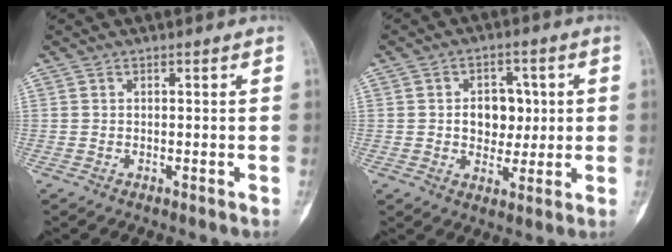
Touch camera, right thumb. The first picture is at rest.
{"total": 7.6, "force": [0.8, 5.8, 4.9], "torque": [-0.029, 0.003, 0.014]}